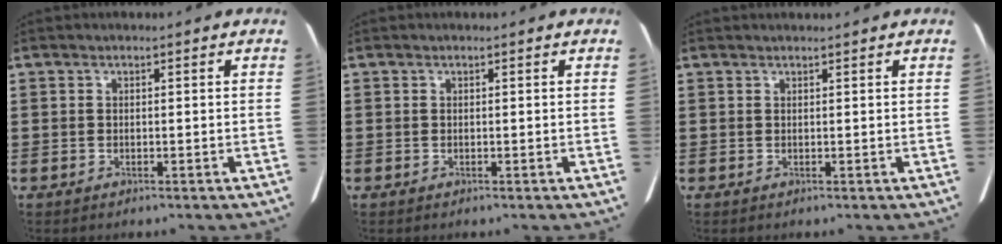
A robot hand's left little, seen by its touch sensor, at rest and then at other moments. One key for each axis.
{"total": 0.0}
{"total": 0.6, "fx": 0.5, "fy": -0.1, "fz": 0.1, "tx": -0.003, "ty": 0.000, "tz": 0.011}